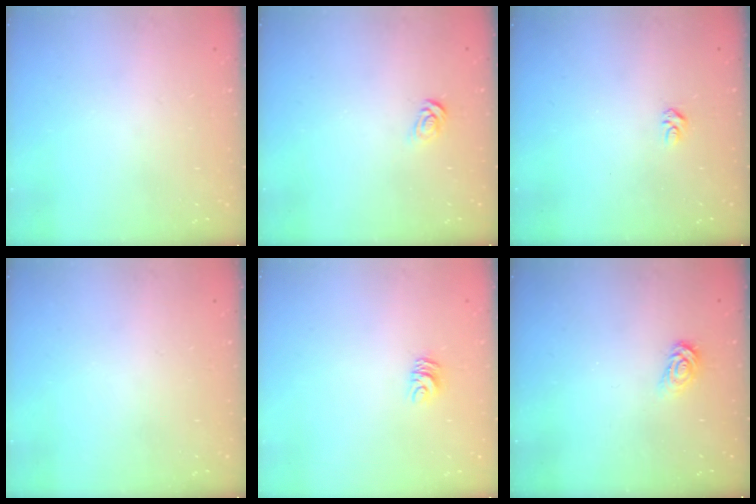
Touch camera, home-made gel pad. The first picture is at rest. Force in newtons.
{"total": 3.8, "press": 3.7, "slide": 0.4}
{"total": 2.8, "press": 2.8, "slide": 0.4}
{"total": 0.0}
{"total": 5.3, "press": 5.3, "slide": 0.3}
{"total": 3.0, "press": 2.9, "slide": 0.3}